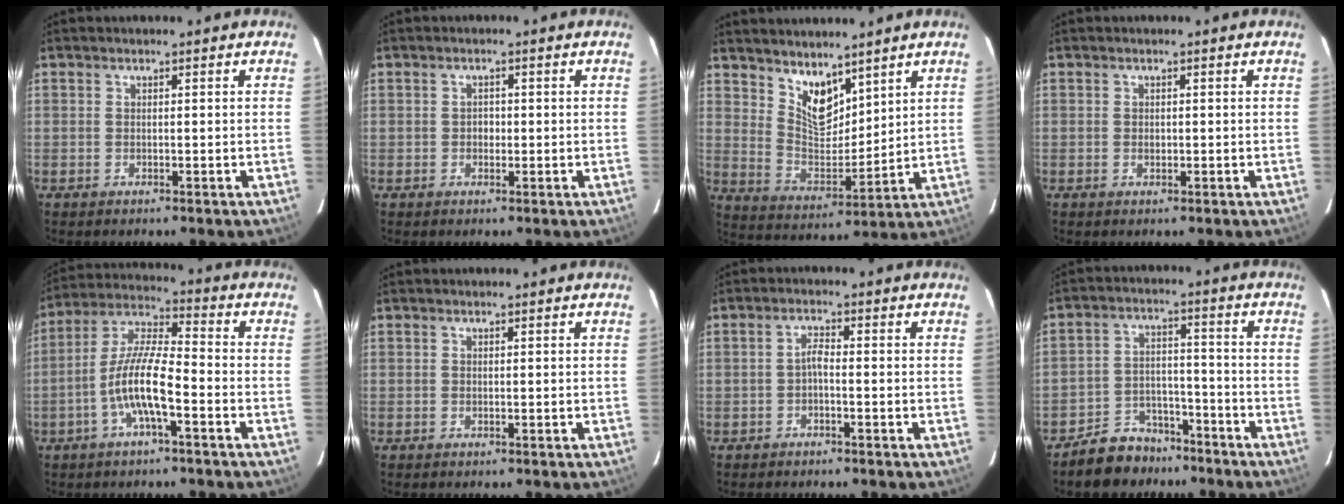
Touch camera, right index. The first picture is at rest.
{"total": 1.5, "force": [-0.2, 1.3, 0.5], "torque": [-0.007, 0.005, -0.003]}
{"total": 9.0, "force": [6.5, 4.1, 4.7], "torque": [-0.075, -0.006, 0.130]}
{"total": 0.8, "force": [-0.1, 0.6, 0.4], "torque": [-0.004, 0.002, -0.002]}
{"total": 10.4, "force": [-4.2, 2.0, 9.3], "torque": [-0.197, 0.008, -0.082]}
{"total": 0.0}
{"total": 1.7, "force": [-0.9, 0.4, 1.4], "torque": [-0.029, 0.006, -0.018]}
{"total": 9.3, "force": [-7.5, 5.2, 1.8], "torque": [-0.053, 0.026, -0.106]}